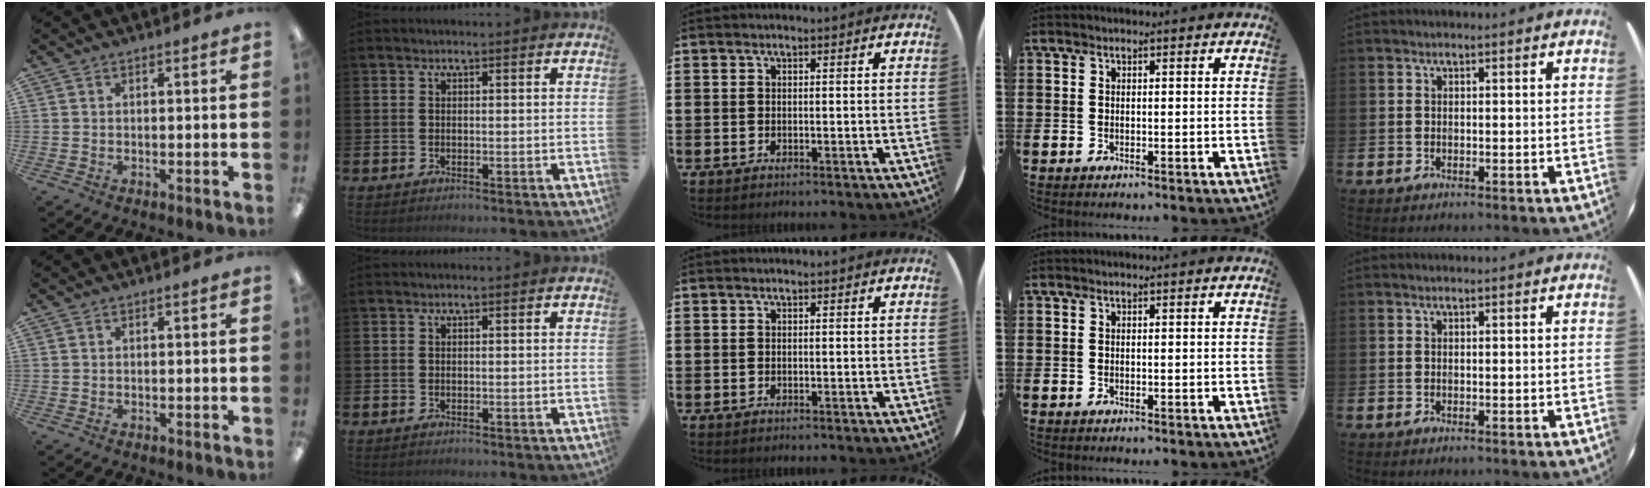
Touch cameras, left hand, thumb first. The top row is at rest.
{}